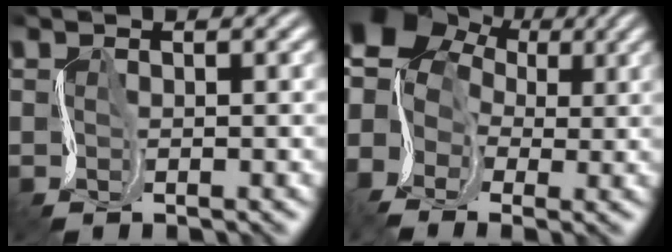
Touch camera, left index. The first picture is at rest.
{"total": 9.3, "force": [1.2, 7.6, 5.2], "torque": [-0.094, 0.034, -0.005]}